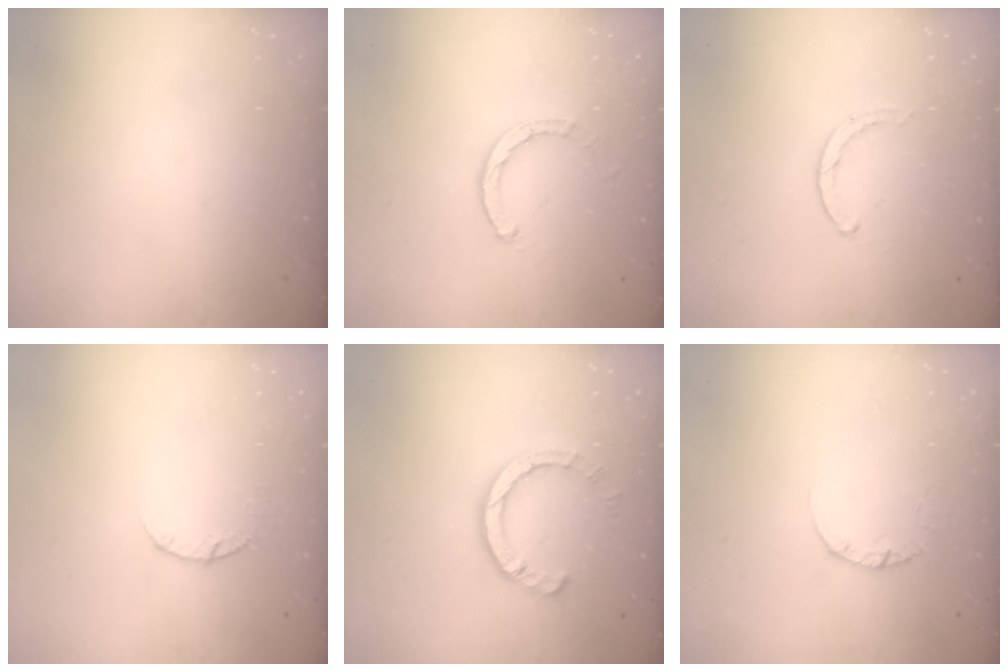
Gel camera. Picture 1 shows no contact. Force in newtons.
{"total": 2.6, "press": 2.6, "slide": 0.1}
{"total": 1.9, "press": 1.8, "slide": 0.3}
{"total": 3.7, "press": 3.7, "slide": 0.6}
{"total": 7.5, "press": 7.4, "slide": 0.9}
{"total": 2.4, "press": 2.3, "slide": 0.3}